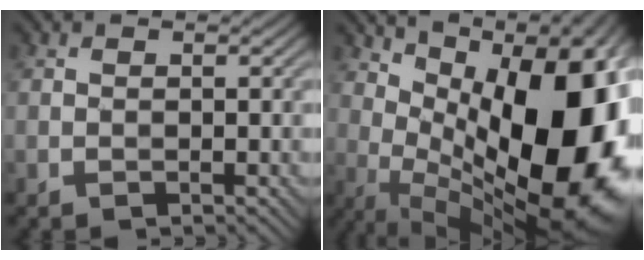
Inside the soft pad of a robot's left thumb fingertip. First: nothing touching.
{"total": 19.7, "force": [3.4, 9.7, 16.8], "torque": [-0.200, 0.005, 0.067]}